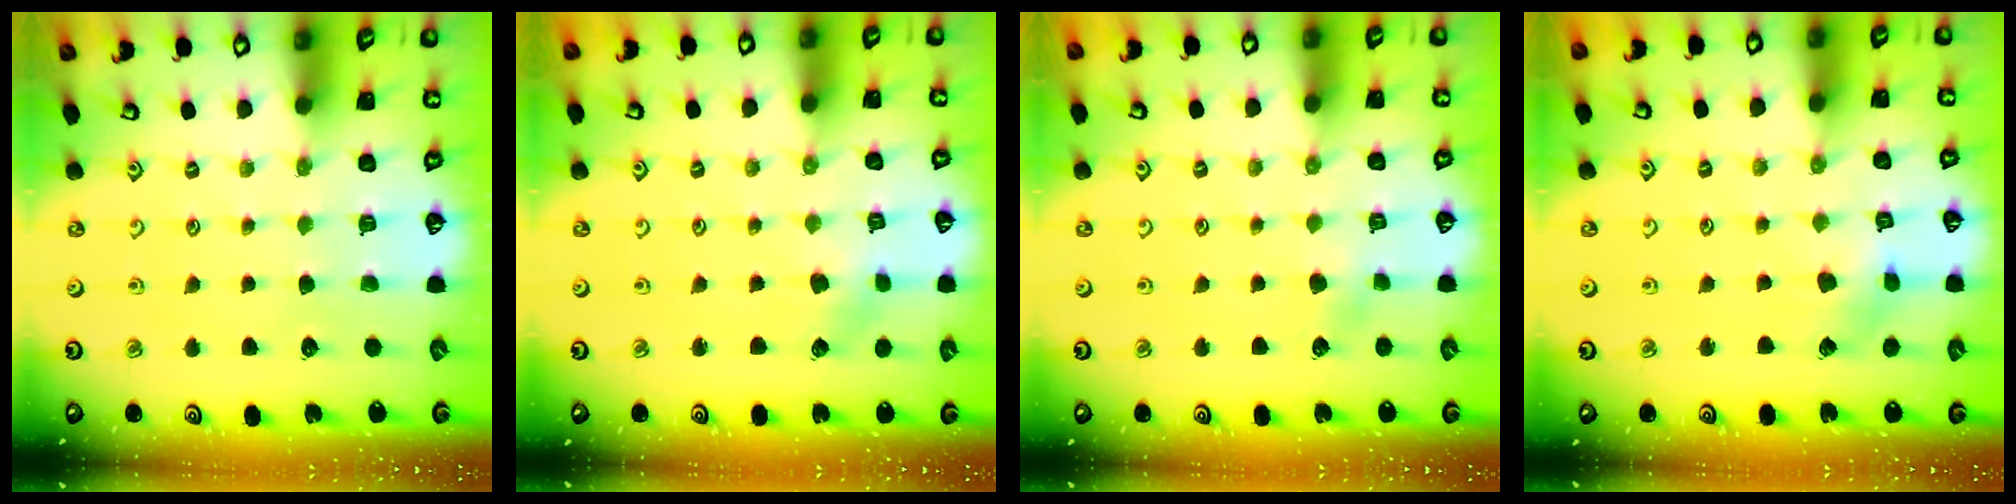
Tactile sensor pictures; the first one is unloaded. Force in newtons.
{"total": 3.8, "press": 3.8, "slide": 0.4}
{"total": 2.2, "press": 2.1, "slide": 0.5}
{"total": 4.5, "press": 4.5, "slide": 0.6}